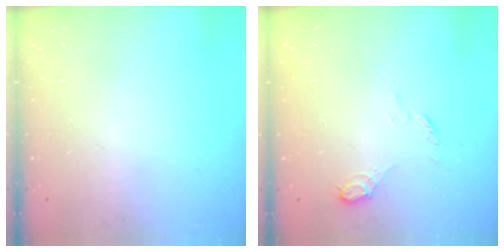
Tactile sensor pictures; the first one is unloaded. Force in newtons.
{"total": 6.6, "press": 6.5, "slide": 0.7}